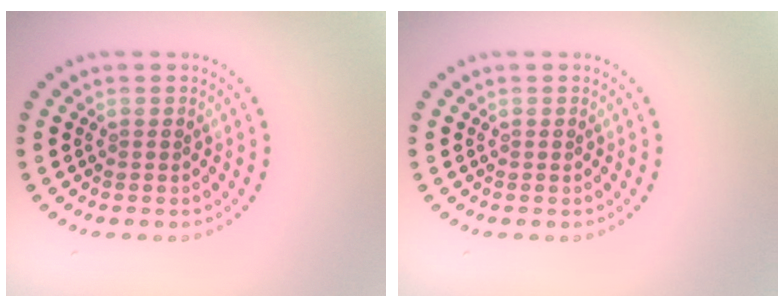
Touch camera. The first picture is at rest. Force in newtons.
{"total": 0.0}